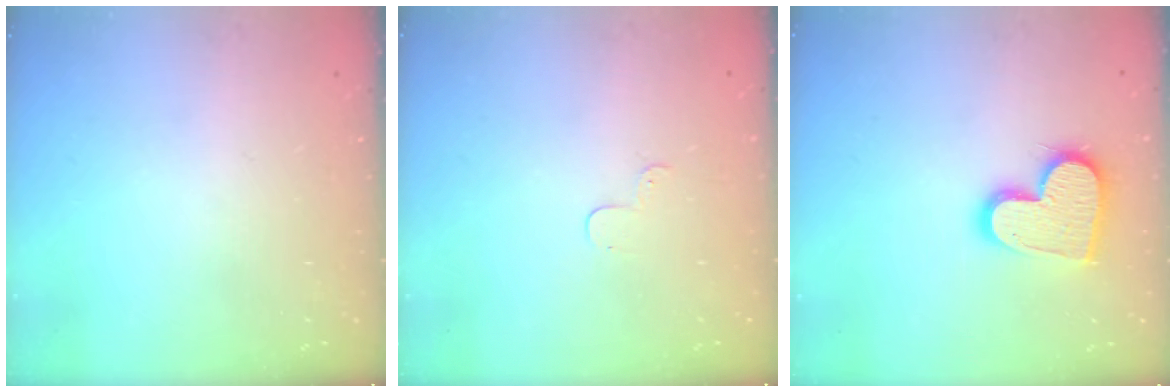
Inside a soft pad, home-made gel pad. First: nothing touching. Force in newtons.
{"total": 2.9, "press": 2.8, "slide": 0.3}
{"total": 16.2, "press": 16.2, "slide": 1.3}